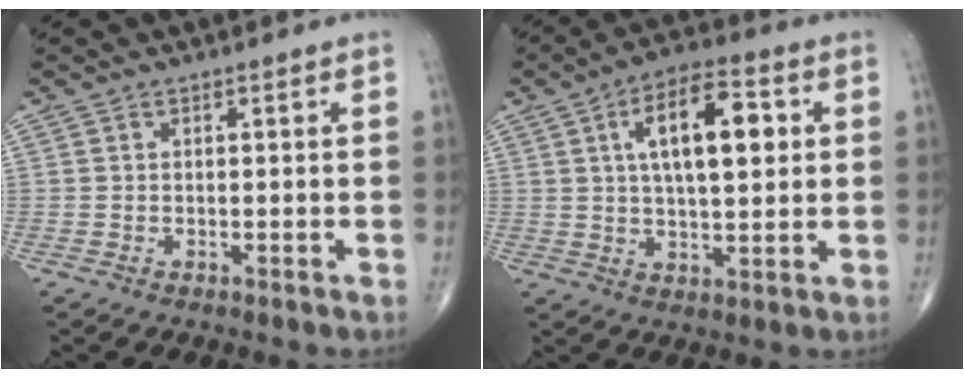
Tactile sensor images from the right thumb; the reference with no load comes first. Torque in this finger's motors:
{"motor_torque": [0.79, 3.13, 1.50, 0.43, 0.09]}